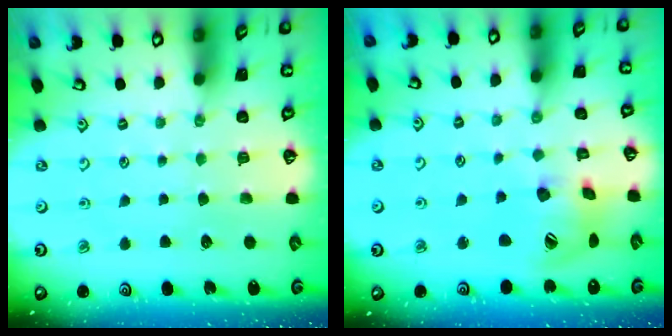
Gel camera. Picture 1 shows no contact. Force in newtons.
{"total": 16.4, "press": 16.2, "slide": 2.2}